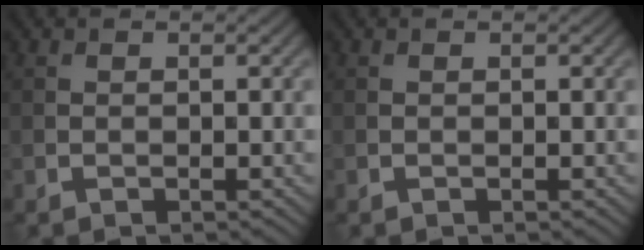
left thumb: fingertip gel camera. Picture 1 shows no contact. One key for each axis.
{"total": 0.0}